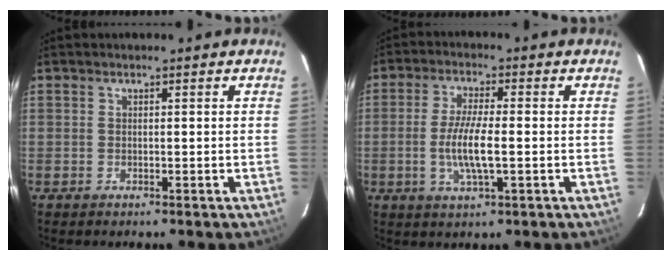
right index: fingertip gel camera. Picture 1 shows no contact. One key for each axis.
{"total": 7.6, "fx": -1.3, "fy": 1.5, "fz": 7.3, "tx": -0.144, "ty": -0.007, "tz": -0.026}